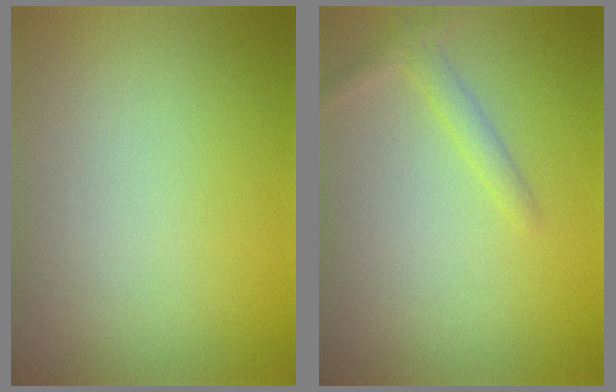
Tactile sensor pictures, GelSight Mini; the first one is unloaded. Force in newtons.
{"total": 1.6, "press": 1.6, "slide": 0.1}